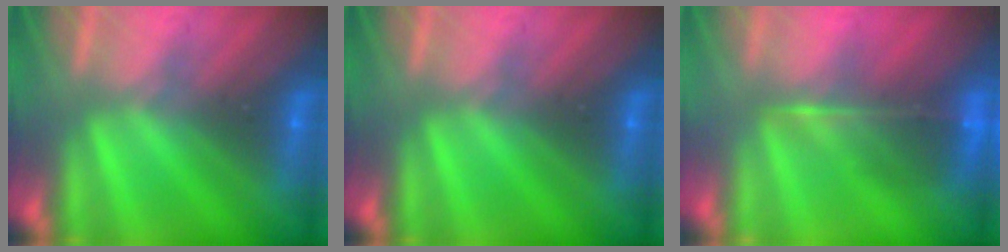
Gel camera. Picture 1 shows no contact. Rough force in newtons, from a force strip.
{"total": 0.0}
{"total": 5.8}